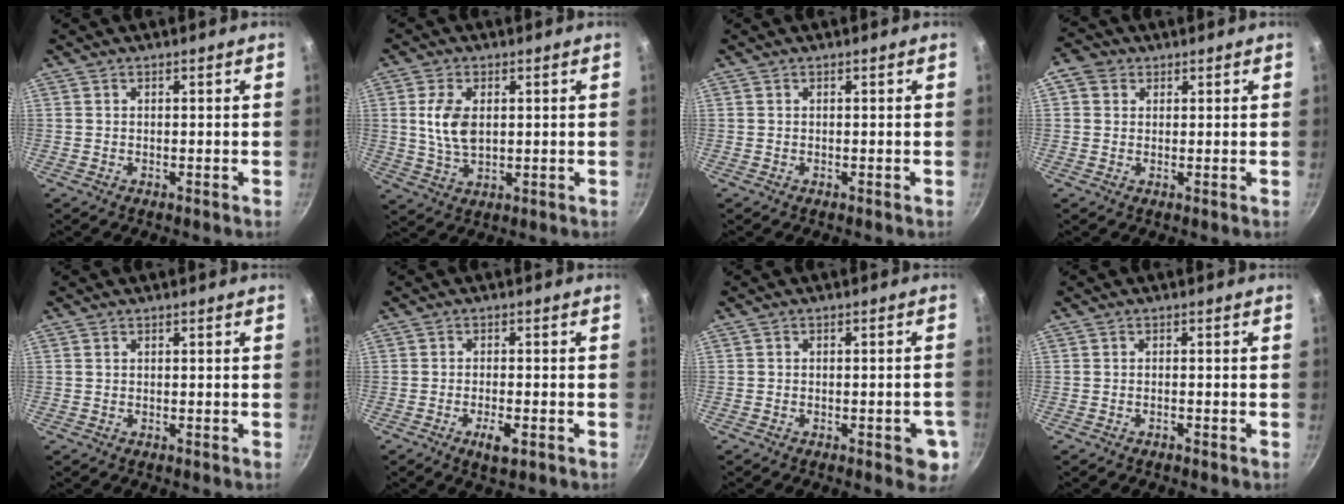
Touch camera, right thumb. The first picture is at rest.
{"total": 7.5, "force": [1.2, 4.3, 6.0], "torque": [-0.112, -0.006, 0.025]}
{"total": 0.0}
{"total": 3.7, "force": [1.2, 3.2, 1.5], "torque": [-0.009, 0.001, 0.011]}
{"total": 0.0}
{"total": 4.1, "force": [-1.8, 1.4, 3.3], "torque": [-0.057, 0.006, -0.028]}
{"total": 5.7, "force": [-2.3, 2.3, 4.8], "torque": [-0.041, 0.011, -0.026]}
{"total": 0.7, "force": [-0.6, 0.2, 0.2], "torque": [-0.011, 0.008, -0.006]}